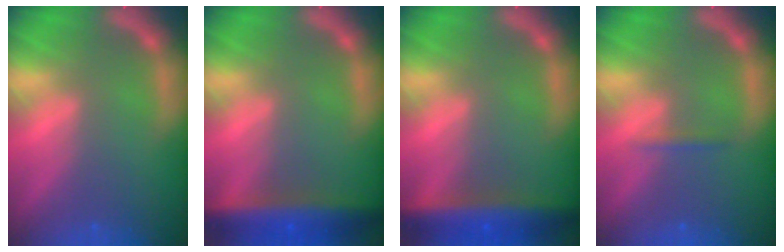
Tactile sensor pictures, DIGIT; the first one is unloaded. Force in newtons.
{"total": 6.9}
{"total": 6.9}
{"total": 0.9}